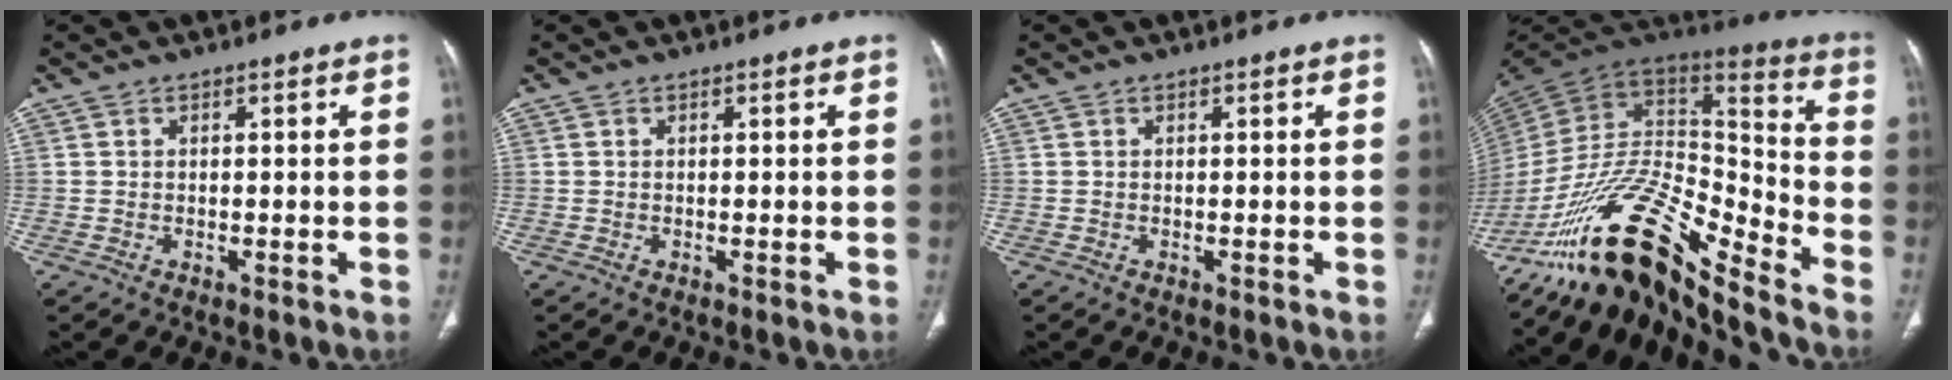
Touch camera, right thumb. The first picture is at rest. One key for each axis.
{"total": 0.0}
{"total": 0.0}
{"total": 23.3, "fx": -17.0, "fy": 6.7, "fz": 14.5, "tx": -0.248, "ty": 0.089, "tz": -0.304}